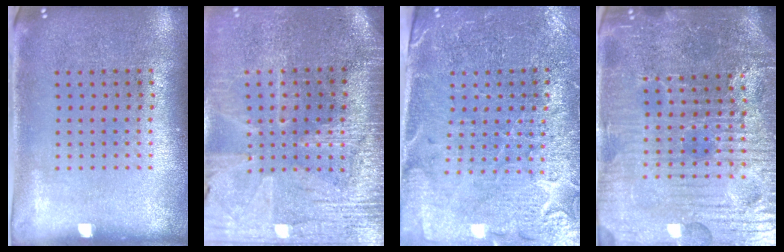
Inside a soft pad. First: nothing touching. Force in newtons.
{"total": 3.5, "press": 3.2, "slide": 1.4}
{"total": 3.3, "press": 3.2, "slide": 0.9}
{"total": 5.9, "press": 5.5, "slide": 2.1}